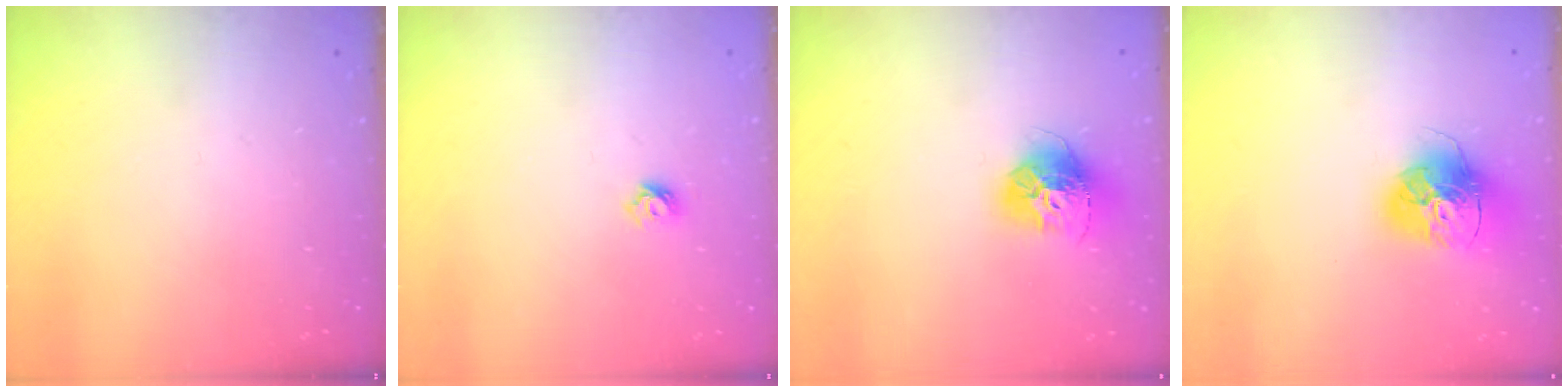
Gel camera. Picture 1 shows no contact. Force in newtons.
{"total": 5.5, "press": 5.5, "slide": 0.7}
{"total": 13.6, "press": 13.5, "slide": 1.4}
{"total": 16.0, "press": 16.0, "slide": 1.7}